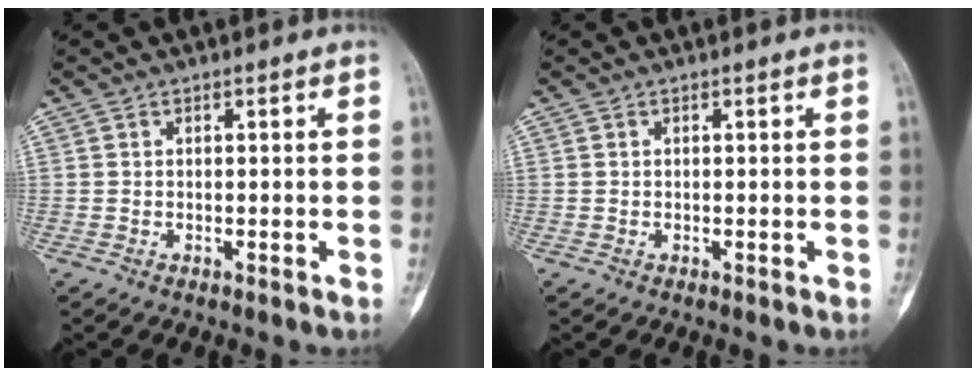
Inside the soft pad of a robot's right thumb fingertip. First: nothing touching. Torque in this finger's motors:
{"motor_torque": [0.30, 0.27, 0.24, 0.08, 0.03]}